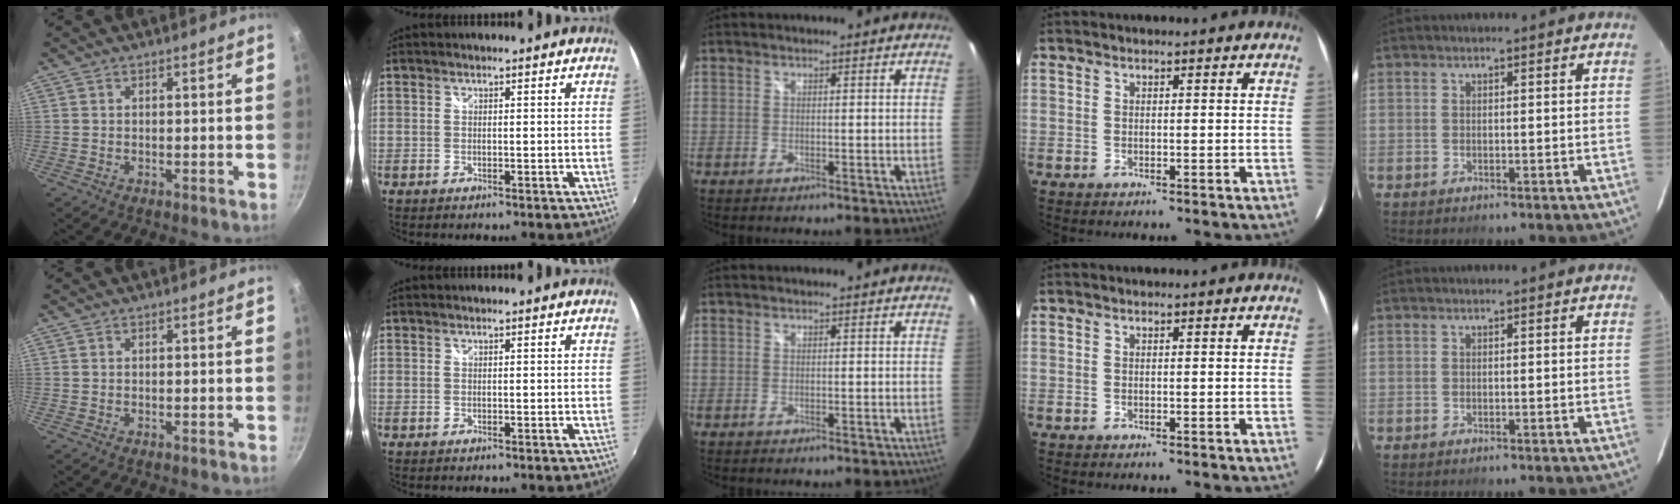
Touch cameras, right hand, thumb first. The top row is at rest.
{}